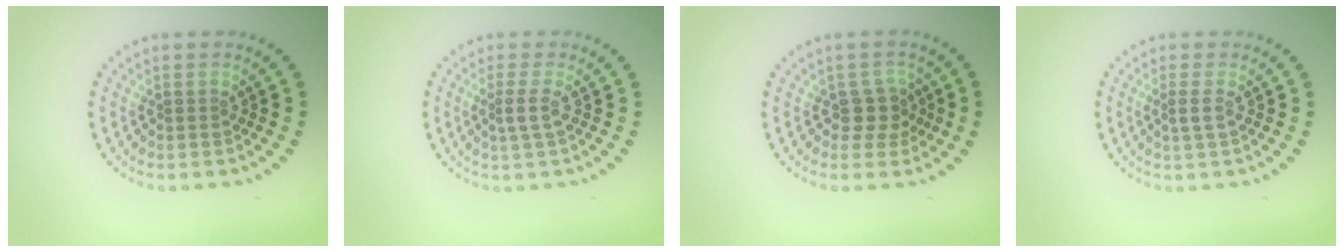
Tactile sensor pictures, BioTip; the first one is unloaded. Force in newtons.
{"total": 1.6, "press": 1.1, "slide": 1.1}
{"total": 2.2, "press": 1.9, "slide": 1.2}
{"total": 1.2, "press": 0.9, "slide": 0.7}